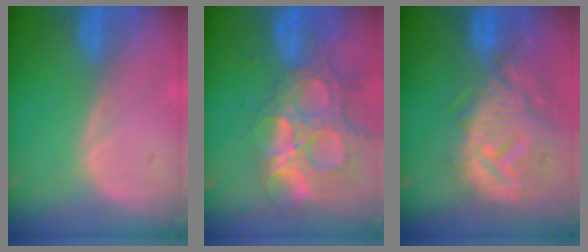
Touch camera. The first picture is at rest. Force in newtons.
{"total": 14.8, "press": 12.3, "slide": 8.2}
{"total": 12.4, "press": 11.1, "slide": 5.6}